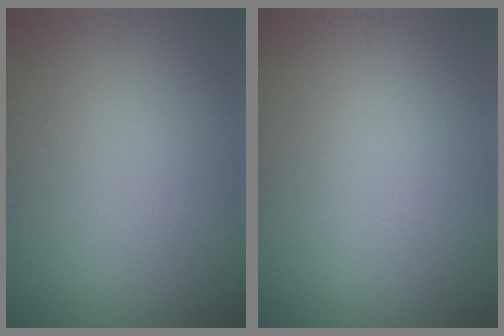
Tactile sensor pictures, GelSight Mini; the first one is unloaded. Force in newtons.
{"total": 0.0}